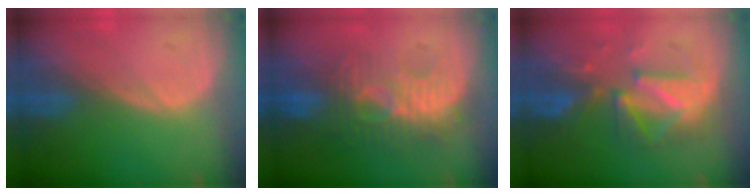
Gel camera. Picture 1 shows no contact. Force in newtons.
{"total": 9.4, "press": 8.9, "slide": 2.9}
{"total": 8.1, "press": 8.0, "slide": 0.6}